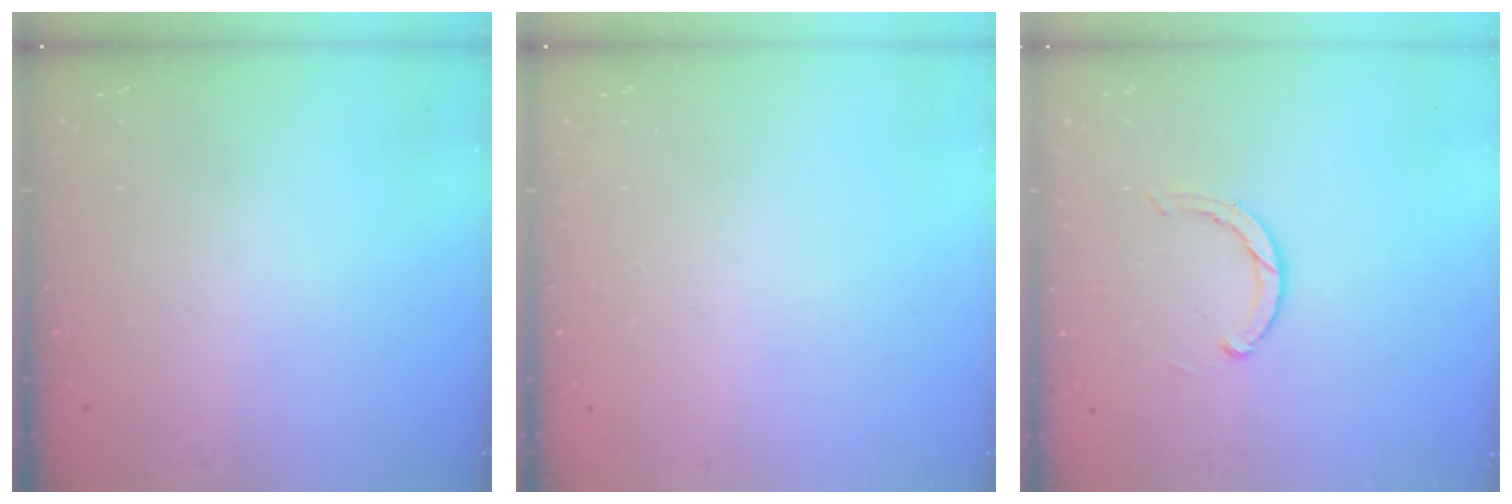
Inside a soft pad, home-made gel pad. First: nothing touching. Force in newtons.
{"total": 0.0}
{"total": 2.8, "press": 2.8, "slide": 0.2}